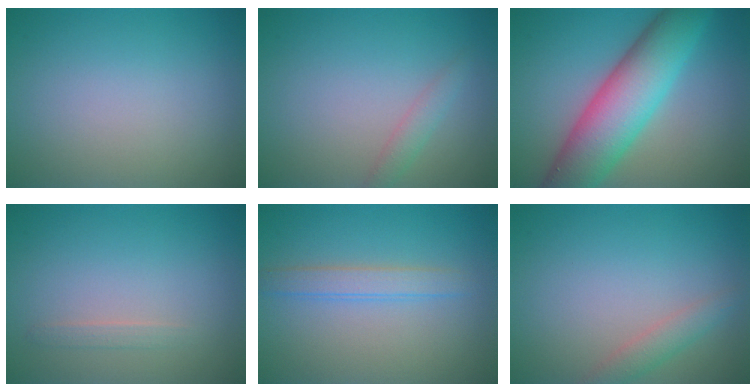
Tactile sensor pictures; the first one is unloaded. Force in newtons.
{"total": 1.3, "press": 1.3, "slide": 0.1}
{"total": 9.4, "press": 9.4, "slide": 0.1}
{"total": 0.9, "press": 0.8, "slide": 0.1}
{"total": 2.0, "press": 2.0, "slide": 0.1}
{"total": 1.9, "press": 1.9, "slide": 0.0}